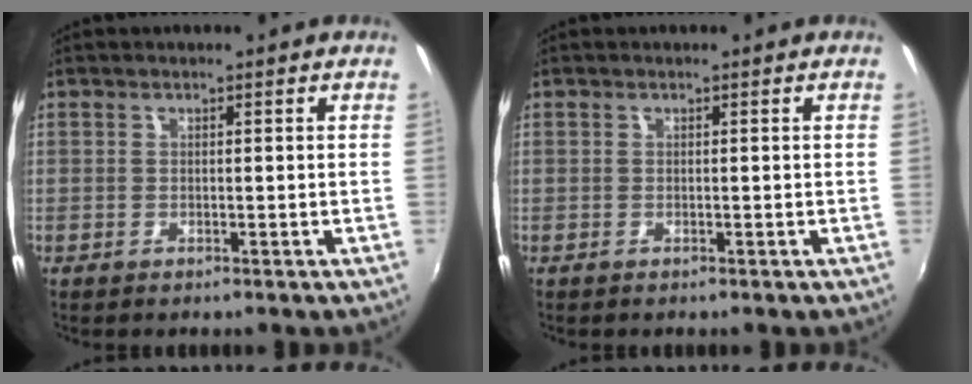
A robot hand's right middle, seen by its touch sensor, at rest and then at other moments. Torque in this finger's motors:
{"motor_torque": [-0.15, -0.15, 0.05, 0.01]}